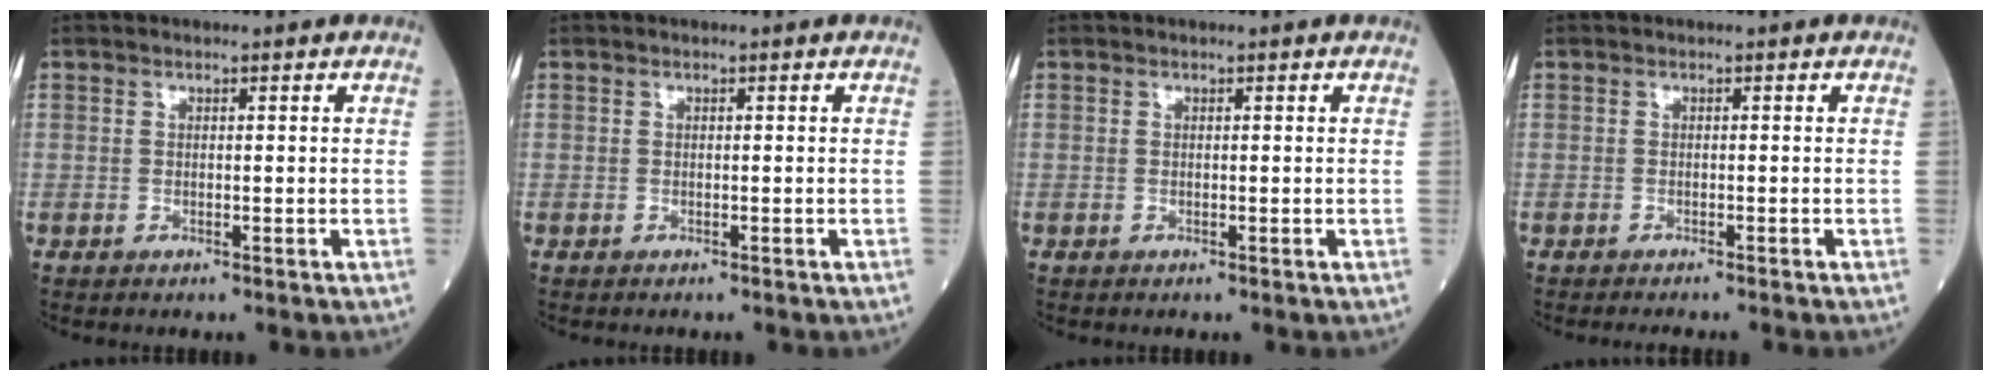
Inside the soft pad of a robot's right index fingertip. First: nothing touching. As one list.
[{"total": 0.0}, {"total": 0.0}, {"total": 3.8, "force": [-3.4, -0.1, 1.7], "torque": [-0.016, -0.003, -0.044]}]